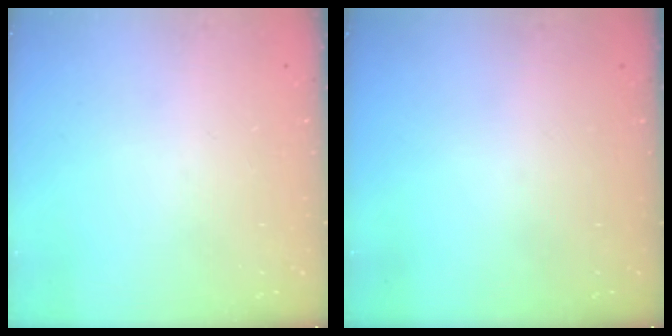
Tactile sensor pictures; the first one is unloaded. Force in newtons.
{"total": 0.0}